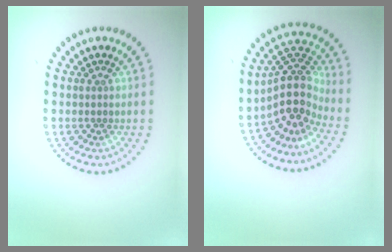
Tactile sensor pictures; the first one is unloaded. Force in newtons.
{"total": 5.0, "press": 3.7, "slide": 3.4}